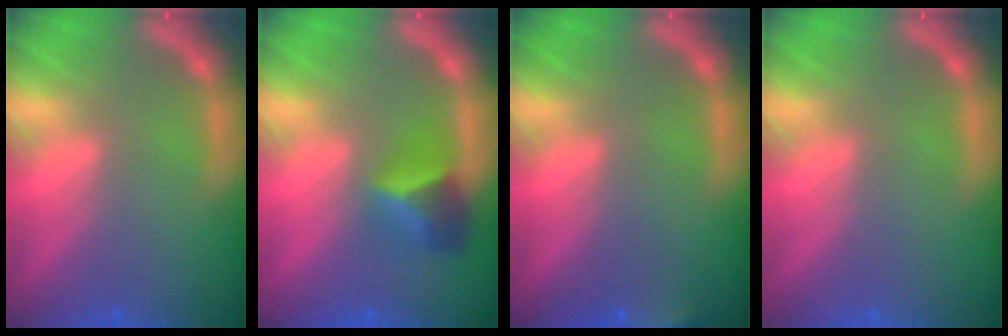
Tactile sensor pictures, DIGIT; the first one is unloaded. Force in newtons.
{"total": 3.4}
{"total": 2.4}
{"total": 0.0}